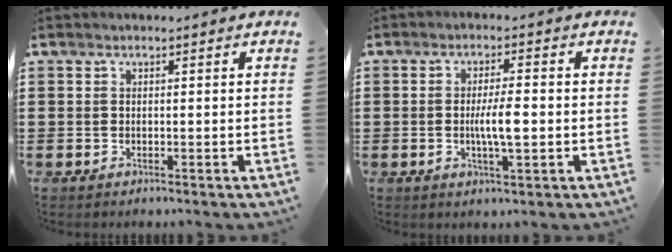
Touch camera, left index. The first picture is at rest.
{"total": 4.9, "force": [-0.5, 1.0, 4.8], "torque": [-0.090, 0.000, -0.014]}